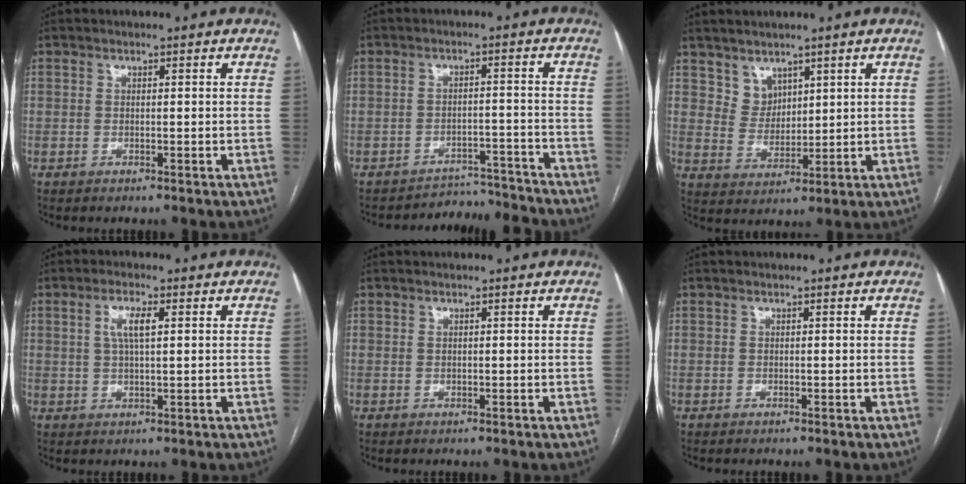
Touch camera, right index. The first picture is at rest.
{"total": 7.8, "force": [-7.7, 0.3, -1.6], "torque": [0.022, 0.021, -0.110]}
{"total": 4.1, "force": [2.9, 2.8, 0.6], "torque": [-0.010, 0.002, 0.064]}
{"total": 4.1, "force": [1.2, 0.8, 3.8], "torque": [-0.077, 0.004, 0.023]}
{"total": 0.0}
{"total": 0.0}